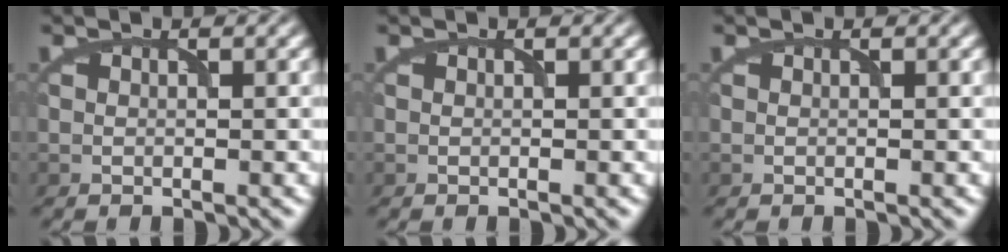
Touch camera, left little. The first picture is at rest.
{"total": 0.0}
{"total": 0.0}